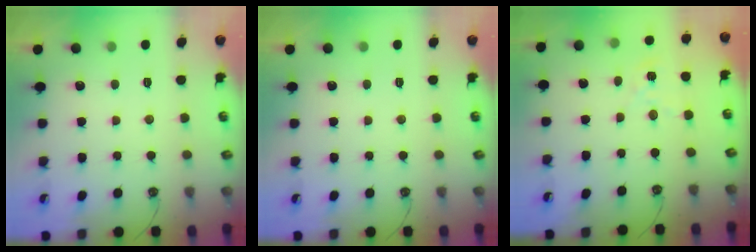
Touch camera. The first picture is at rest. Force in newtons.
{"total": 0.0}
{"total": 2.9, "press": 2.8, "slide": 0.3}